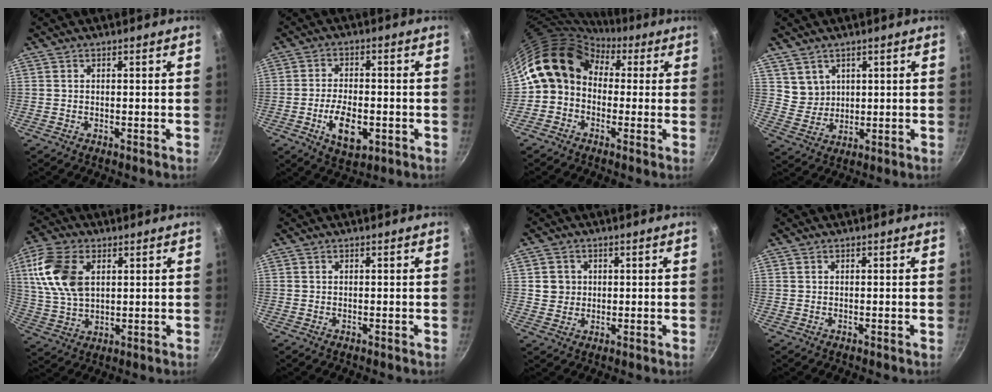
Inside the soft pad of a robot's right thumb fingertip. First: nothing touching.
{"total": 9.1, "force": [-2.7, 4.8, 7.2], "torque": [-0.115, 0.008, -0.040]}
{"total": 11.9, "force": [1.6, 9.7, 6.7], "torque": [-0.083, 0.030, 0.003]}
{"total": 4.6, "force": [2.4, 3.8, 0.8], "torque": [0.006, -0.005, 0.052]}
{"total": 13.6, "force": [4.0, 8.5, 9.9], "torque": [-0.183, -0.005, 0.078]}
{"total": 0.0}
{"total": 4.2, "force": [0.8, 4.0, 1.0], "torque": [0.005, 0.005, 0.012]}
{"total": 0.0}